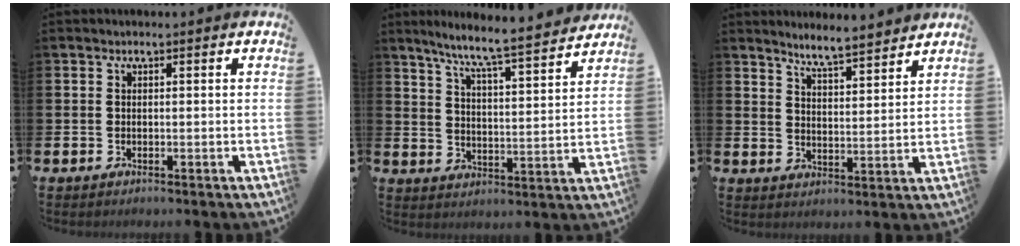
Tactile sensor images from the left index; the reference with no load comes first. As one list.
[{"total": 7.9, "force": [7.3, -0.3, 3.0], "torque": [-0.079, -0.055, 0.123]}, {"total": 5.8, "force": [5.7, 0.2, 1.2], "torque": [-0.039, -0.036, 0.100]}]